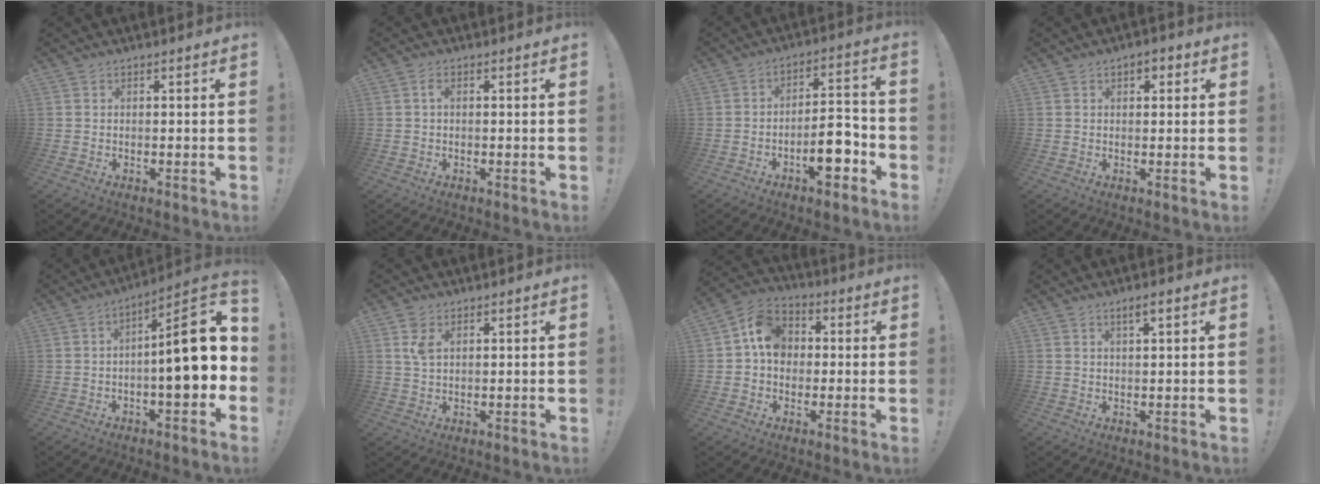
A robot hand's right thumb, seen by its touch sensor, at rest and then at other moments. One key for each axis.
{"total": 1.4, "fx": 0.1, "fy": 0.7, "fz": 1.3, "tx": -0.023, "ty": 0.003, "tz": 0.000}
{"total": 10.0, "fx": -4.9, "fy": 4.3, "fz": 7.6, "tx": -0.099, "ty": 0.034, "tz": -0.086}
{"total": 2.5, "fx": 0.7, "fy": 1.7, "fz": 1.7, "tx": -0.018, "ty": 0.003, "tz": 0.009}
{"total": 16.5, "fx": -0.4, "fy": 4.8, "fz": 15.8, "tx": -0.212, "ty": 0.002, "tz": -0.007}
{"total": 3.8, "fx": 1.6, "fy": 2.1, "fz": 2.7, "tx": -0.044, "ty": 0.000, "tz": 0.027}
{"total": 11.0, "fx": 1.1, "fy": 9.2, "fz": 6.1, "tx": -0.091, "ty": 0.019, "tz": 0.029}
{"total": 2.5, "fx": 1.3, "fy": 0.1, "fz": 2.1, "tx": -0.042, "ty": 0.000, "tz": 0.022}